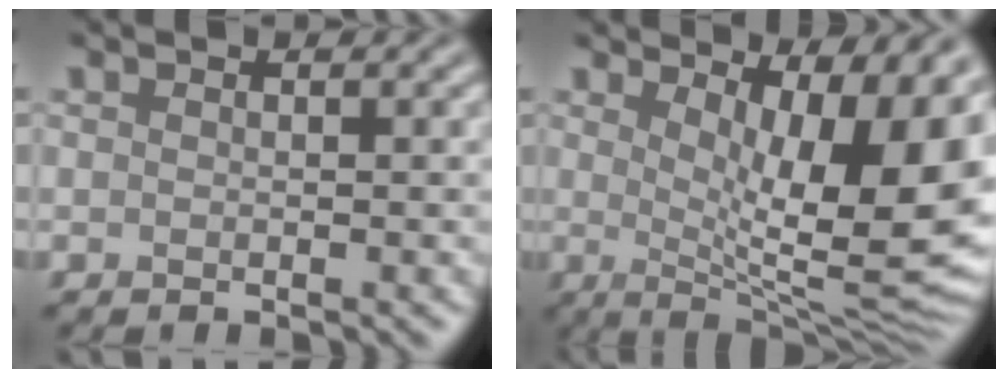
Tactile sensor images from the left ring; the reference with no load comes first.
{"total": 13.9, "force": [3.2, 4.8, 12.6], "torque": [-0.139, -0.005, 0.052]}